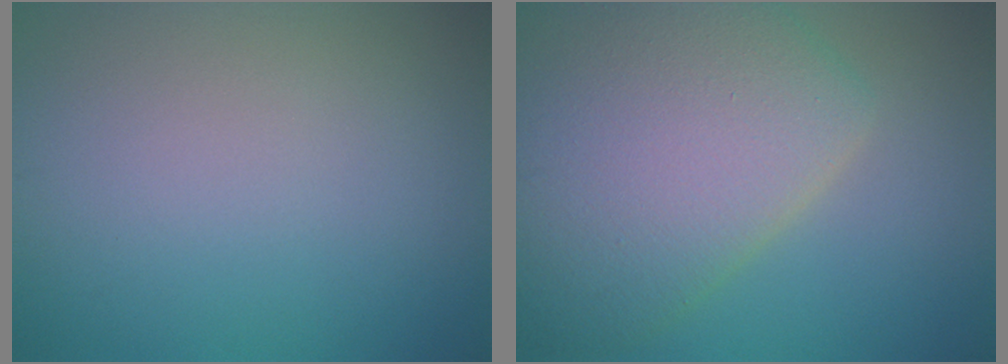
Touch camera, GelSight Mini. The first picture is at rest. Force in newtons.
{"total": 10.3, "press": 10.3, "slide": 0.5}